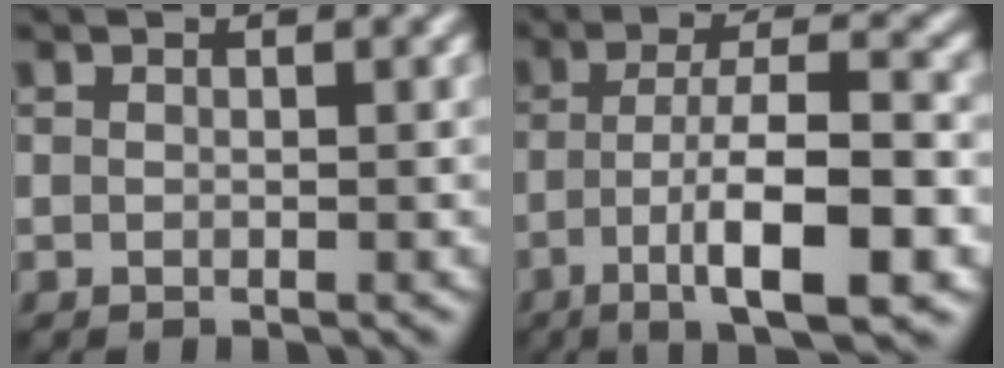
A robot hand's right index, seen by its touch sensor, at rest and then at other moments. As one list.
[{"total": 9.0, "force": [-3.2, 1.9, 8.2], "torque": [-0.135, 0.006, -0.057]}]